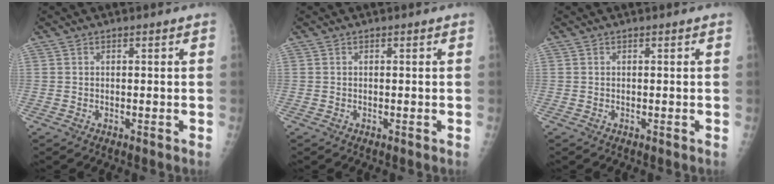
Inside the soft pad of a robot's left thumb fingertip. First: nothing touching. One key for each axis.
{"total": 0.0}
{"total": 0.0}